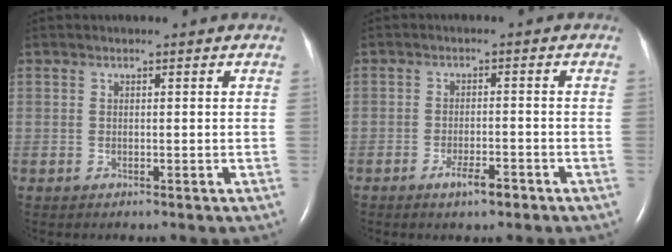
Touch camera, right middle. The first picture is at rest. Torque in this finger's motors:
{"motor_torque": [0.56, -0.60, 0.07, 0.03]}